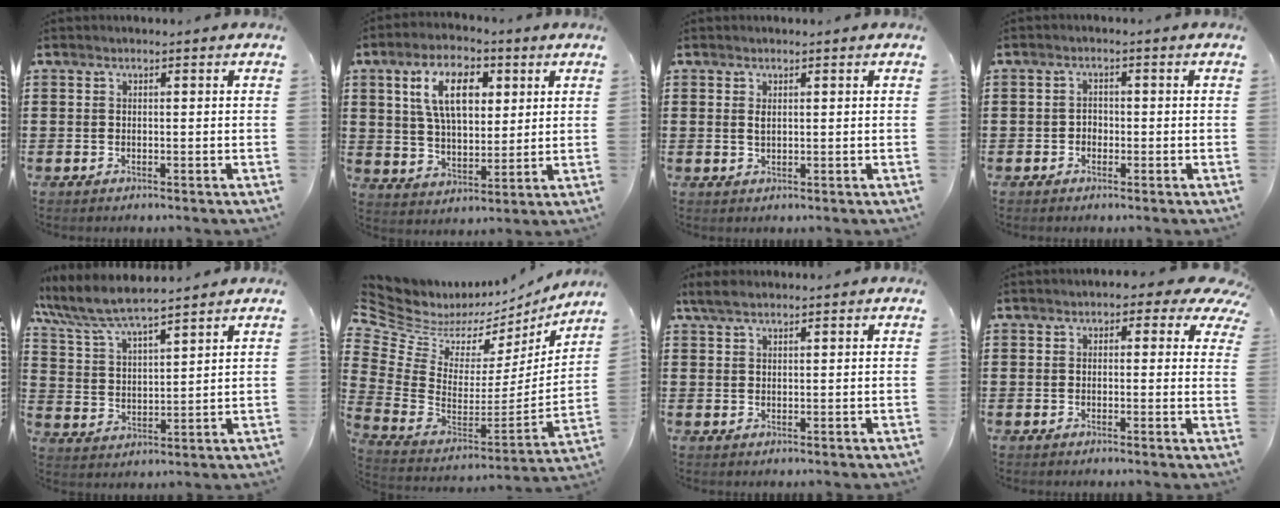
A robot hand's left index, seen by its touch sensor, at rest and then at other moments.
{"total": 10.1, "force": [4.3, 5.1, 7.5], "torque": [-0.155, 0.015, 0.076]}
{"total": 1.1, "force": [0.4, 0.6, 0.8], "torque": [-0.019, 0.004, 0.006]}
{"total": 1.3, "force": [-0.8, 1.1, 0.4], "torque": [-0.012, 0.003, -0.018]}
{"total": 6.9, "force": [6.3, 0.9, 2.6], "torque": [-0.078, -0.029, 0.110]}
{"total": 5.0, "force": [3.7, 3.4, 0.6], "torque": [-0.055, -0.042, 0.064]}
{"total": 2.5, "force": [1.9, 0.7, 1.5], "torque": [-0.033, 0.003, 0.036]}
{"total": 2.7, "force": [1.1, 1.7, 1.7], "torque": [-0.026, 0.000, 0.013]}